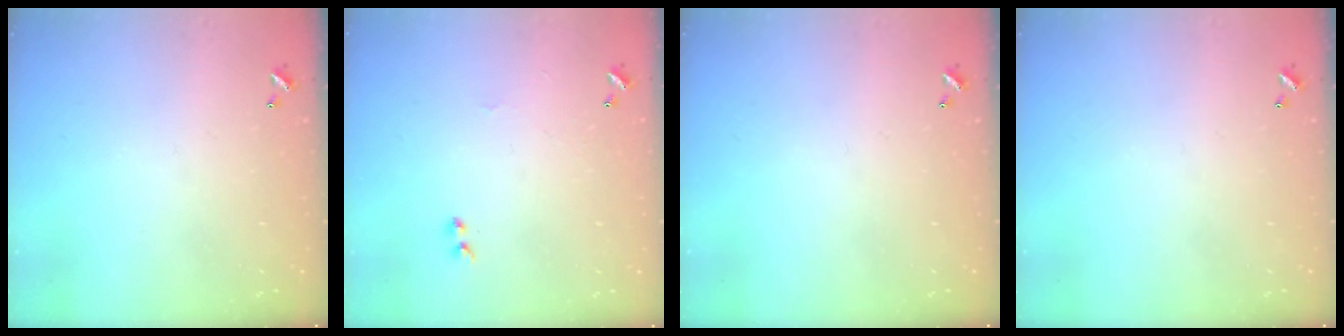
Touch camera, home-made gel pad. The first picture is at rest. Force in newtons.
{"total": 1.8, "press": 1.7, "slide": 0.6}
{"total": 0.0}
{"total": 0.0}